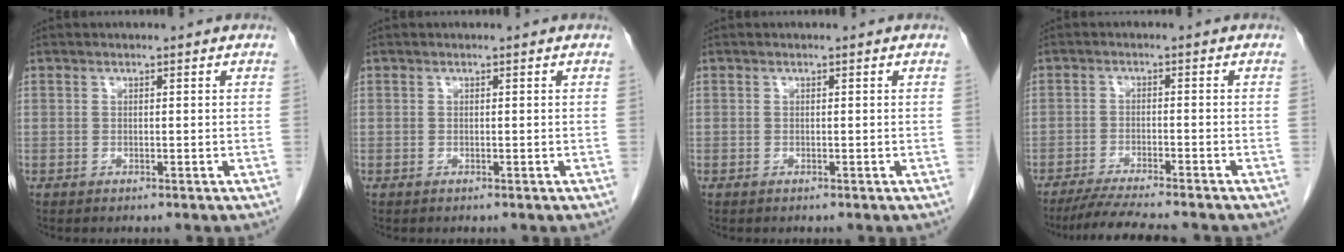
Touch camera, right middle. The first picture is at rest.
{"total": 0.0}
{"total": 0.0}
{"total": 8.6, "force": [-7.6, -0.1, 4.1], "torque": [-0.066, -0.023, -0.123]}